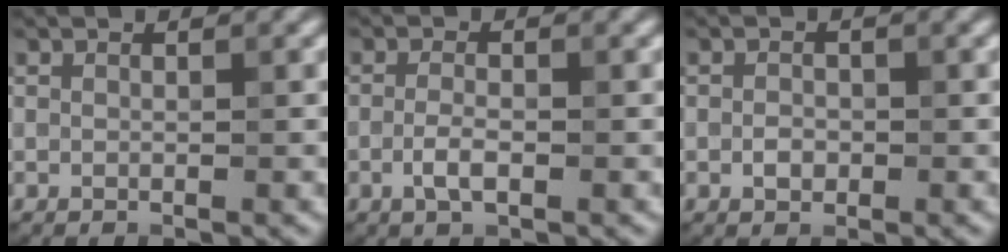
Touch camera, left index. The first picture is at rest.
{"total": 2.0, "force": [-0.6, 0.7, 1.7], "torque": [-0.037, 0.000, -0.017]}
{"total": 1.3, "force": [-0.4, 0.9, 0.8], "torque": [-0.013, 0.000, -0.010]}